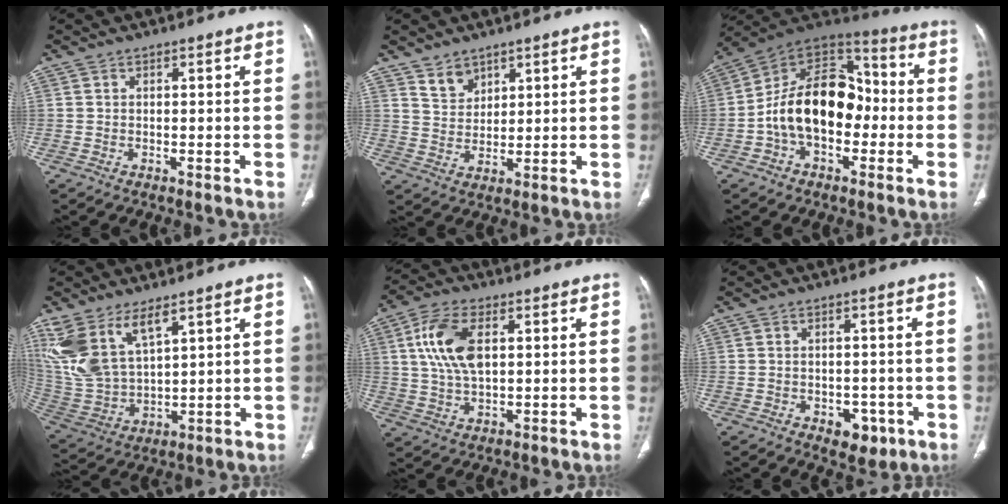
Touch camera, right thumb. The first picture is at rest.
{"total": 4.4, "force": [3.3, 2.7, 1.2], "torque": [-0.003, -0.030, 0.069]}
{"total": 18.3, "force": [-2.7, 11.9, 13.6], "torque": [-0.202, 0.051, -0.052]}
{"total": 14.0, "force": [8.1, 6.2, 9.6], "torque": [-0.204, -0.025, 0.186]}
{"total": 11.2, "force": [2.7, 6.0, 9.1], "torque": [-0.184, 0.002, 0.052]}
{"total": 5.5, "force": [-2.3, 3.6, 3.4], "torque": [-0.023, 0.008, -0.021]}